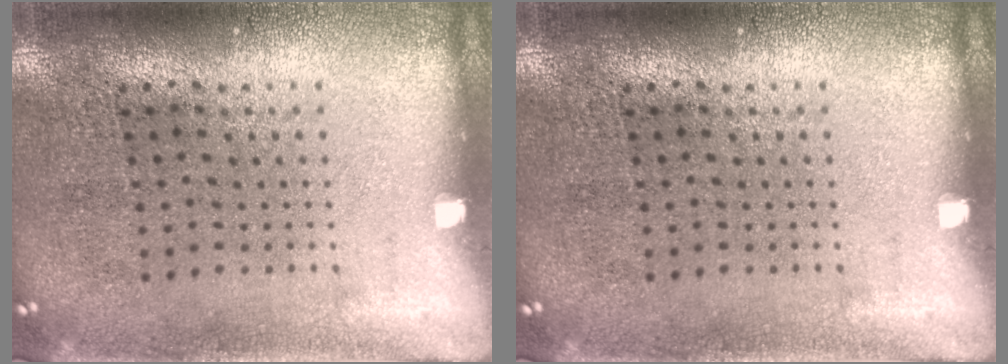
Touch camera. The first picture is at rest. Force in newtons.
{"total": 0.0}